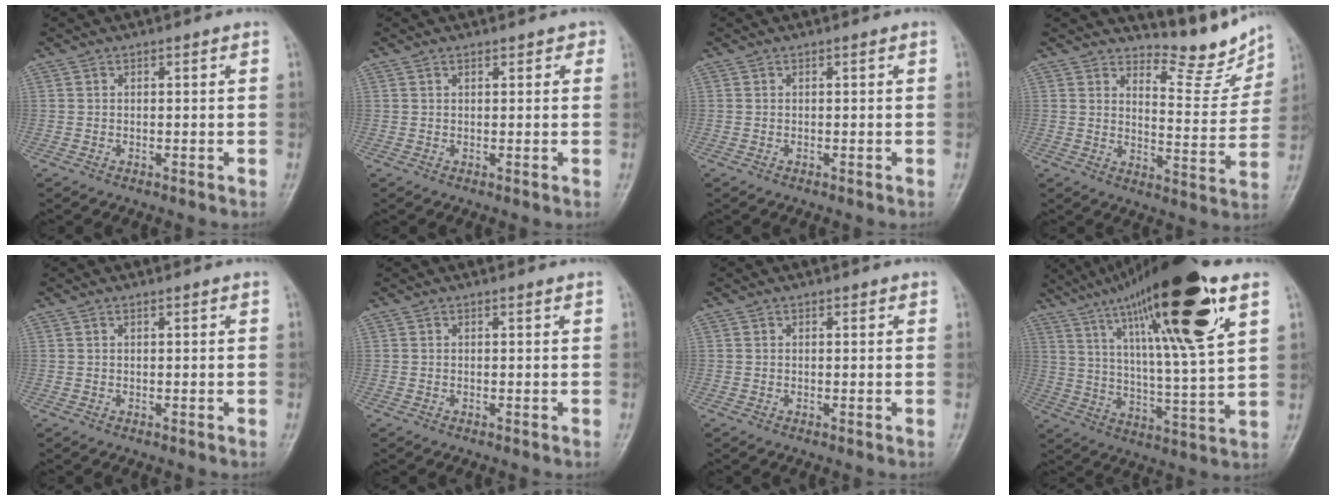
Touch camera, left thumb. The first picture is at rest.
{"total": 1.6, "force": [1.0, 1.0, 0.8], "torque": [0.003, -0.002, 0.009]}
{"total": 0.0}
{"total": 10.0, "force": [9.2, 2.7, 2.8], "torque": [-0.012, -0.086, 0.129]}
{"total": 0.6, "force": [0.5, 0.2, 0.4], "torque": [-0.008, 0.001, 0.009]}
{"total": 0.6, "force": [0.5, 0.0, 0.3], "torque": [-0.005, 0.000, 0.009]}
{"total": 1.0, "force": [0.7, 0.5, 0.5], "torque": [-0.001, -0.003, 0.006]}
{"total": 25.2, "force": [14.1, 3.4, 20.6], "torque": [-0.341, -0.031, 0.235]}